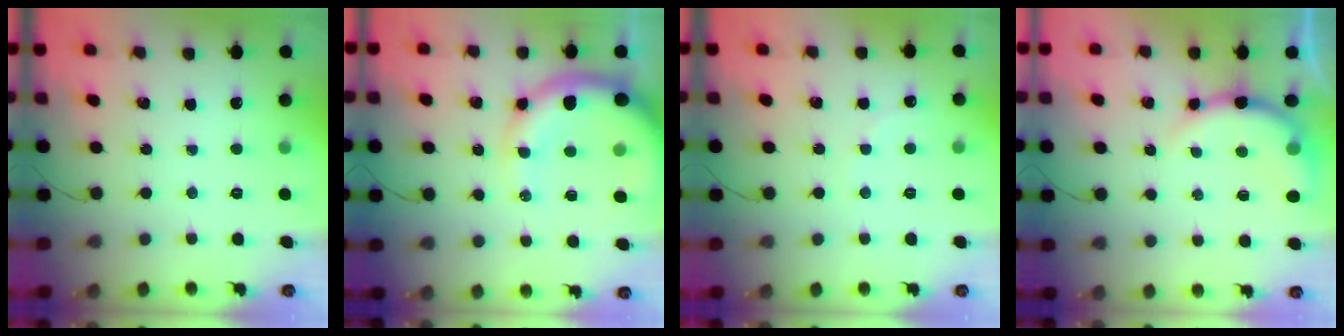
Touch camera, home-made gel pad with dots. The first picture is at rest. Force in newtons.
{"total": 15.1, "press": 14.7, "slide": 3.2}
{"total": 4.9, "press": 4.9, "slide": 0.8}
{"total": 9.6, "press": 9.6, "slide": 1.3}